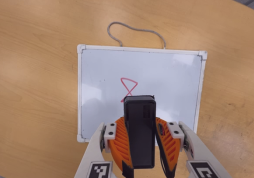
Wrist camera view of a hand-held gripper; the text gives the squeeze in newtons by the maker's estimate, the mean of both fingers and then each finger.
{"total": 8.8, "left": 7.1, "right": 10.4}